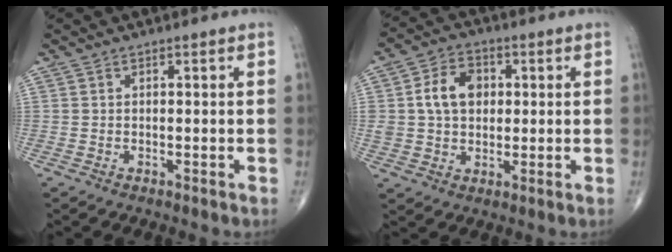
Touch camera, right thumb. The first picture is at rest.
{"total": 9.2, "force": [1.4, 6.9, 6.0], "torque": [-0.084, 0.007, 0.022]}